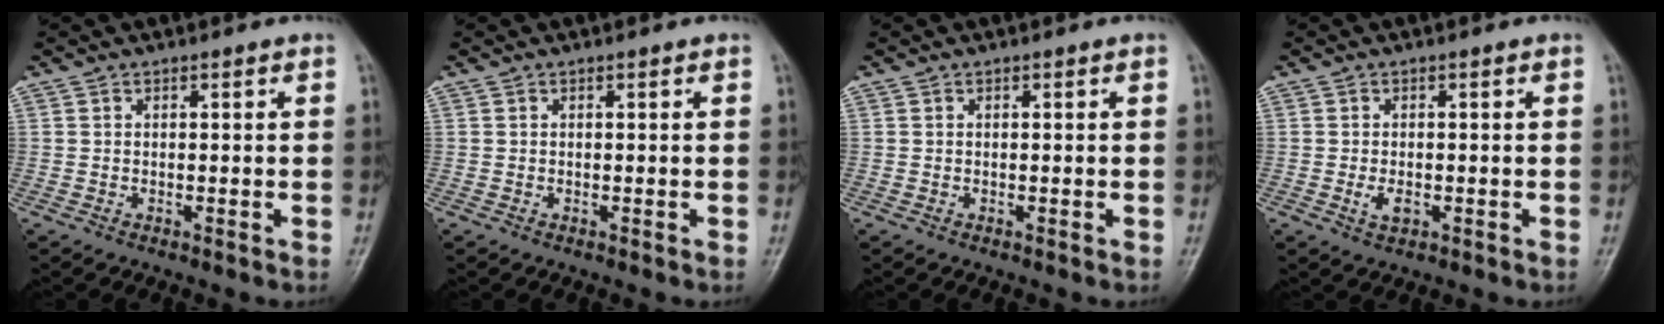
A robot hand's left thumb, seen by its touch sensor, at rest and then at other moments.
{"total": 0.0}
{"total": 0.0}
{"total": 2.5, "force": [-0.5, 1.4, 2.0], "torque": [-0.034, -0.003, -0.009]}